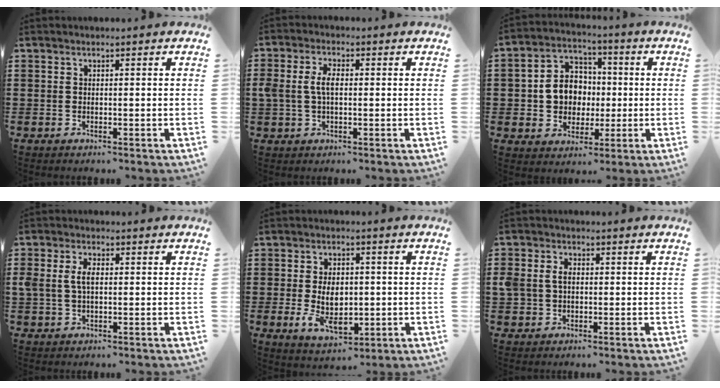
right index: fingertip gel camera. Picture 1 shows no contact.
{"total": 4.3, "force": [0.2, 2.2, 3.6], "torque": [-0.088, 0.003, -0.002]}
{"total": 7.3, "force": [-0.3, 6.7, 2.8], "torque": [-0.070, 0.019, -0.004]}
{"total": 3.6, "force": [0.4, 2.0, 3.0], "torque": [-0.078, 0.003, 0.002]}
{"total": 6.9, "force": [-0.7, 4.3, 5.4], "torque": [-0.098, -0.003, -0.017]}
{"total": 3.2, "force": [0.2, 2.5, 1.9], "torque": [-0.052, 0.008, -0.001]}